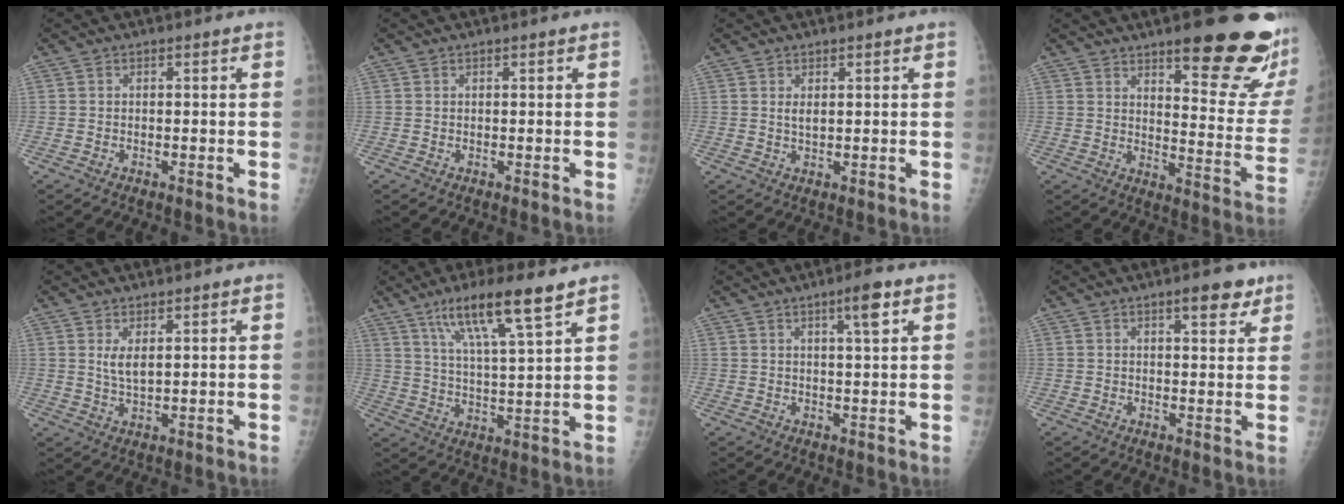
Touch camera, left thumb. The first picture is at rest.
{"total": 0.0}
{"total": 1.6, "force": [0.8, 0.6, 1.3], "torque": [-0.021, -0.007, 0.016]}
{"total": 22.0, "force": [13.7, 5.4, 16.4], "torque": [-0.178, -0.086, 0.184]}
{"total": 3.5, "force": [1.4, 1.3, 2.9], "torque": [-0.052, -0.015, 0.033]}
{"total": 13.5, "force": [8.4, 1.7, 10.4], "torque": [-0.183, -0.032, 0.153]}
{"total": 5.3, "force": [2.8, 0.4, 4.4], "torque": [-0.069, -0.011, 0.045]}
{"total": 5.4, "force": [3.4, 1.9, 3.8], "torque": [-0.034, -0.015, 0.042]}